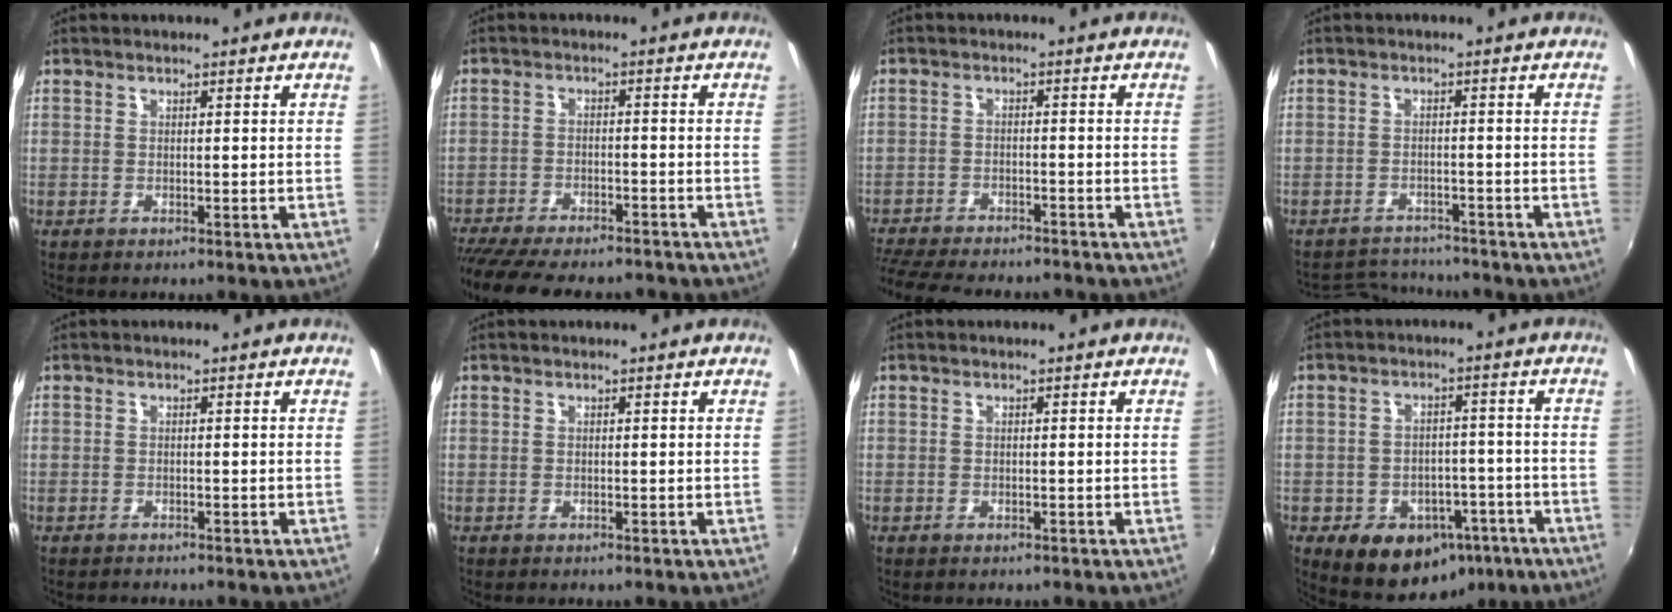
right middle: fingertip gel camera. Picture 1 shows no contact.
{"total": 17.3, "force": [-14.7, 4.7, 7.9], "torque": [-0.167, -0.035, -0.218]}
{"total": 15.5, "force": [-13.4, 4.0, 6.6], "torque": [-0.153, -0.025, -0.206]}
{"total": 6.8, "force": [-6.5, 1.6, 0.6], "torque": [-0.029, 0.009, -0.103]}
{"total": 0.8, "force": [-0.8, 0.2, -0.1], "torque": [-0.003, -0.001, -0.015]}
{"total": 0.0}
{"total": 0.0}
{"total": 14.3, "force": [-7.5, 10.1, 6.7], "torque": [-0.129, 0.023, -0.079]}